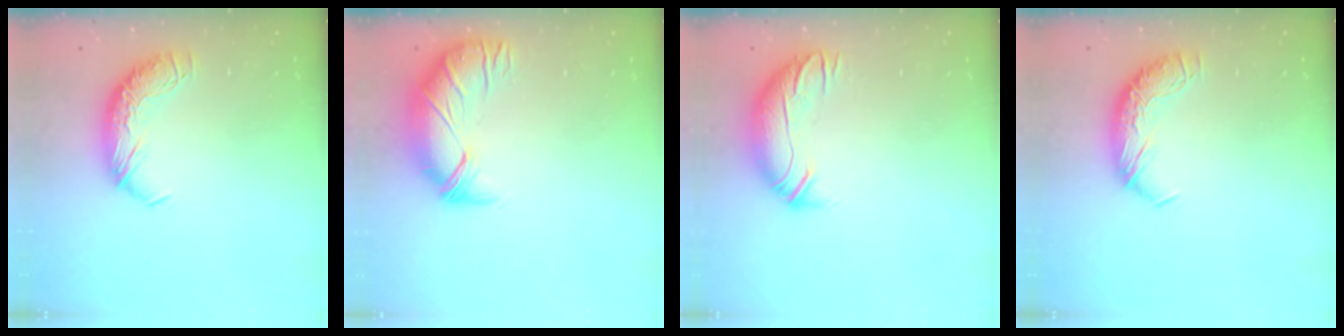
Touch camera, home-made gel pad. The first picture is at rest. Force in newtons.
{"total": 2.5, "press": 0.5, "slide": 2.5}
{"total": 3.4, "press": 2.1, "slide": 2.7}
{"total": 0.0}